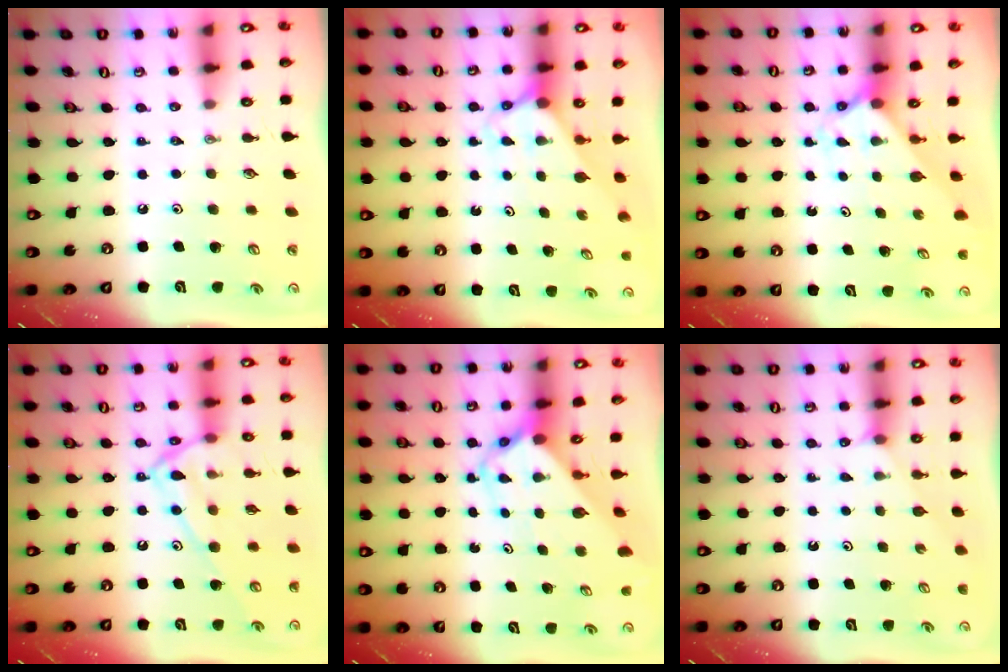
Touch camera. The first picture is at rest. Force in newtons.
{"total": 2.4, "press": 2.4, "slide": 0.1}
{"total": 2.1, "press": 2.1, "slide": 0.2}
{"total": 15.8, "press": 15.8, "slide": 1.1}
{"total": 3.9, "press": 3.9, "slide": 0.3}
{"total": 2.5, "press": 2.5, "slide": 0.3}